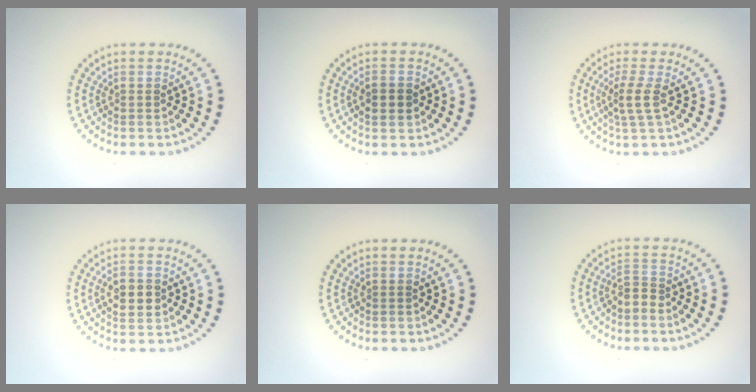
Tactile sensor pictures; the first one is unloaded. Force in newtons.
{"total": 1.9, "press": 1.9, "slide": 0.2}
{"total": 2.2, "press": 1.7, "slide": 1.4}
{"total": 2.7, "press": 2.7, "slide": 0.1}
{"total": 0.0}
{"total": 1.4, "press": 1.0, "slide": 1.0}